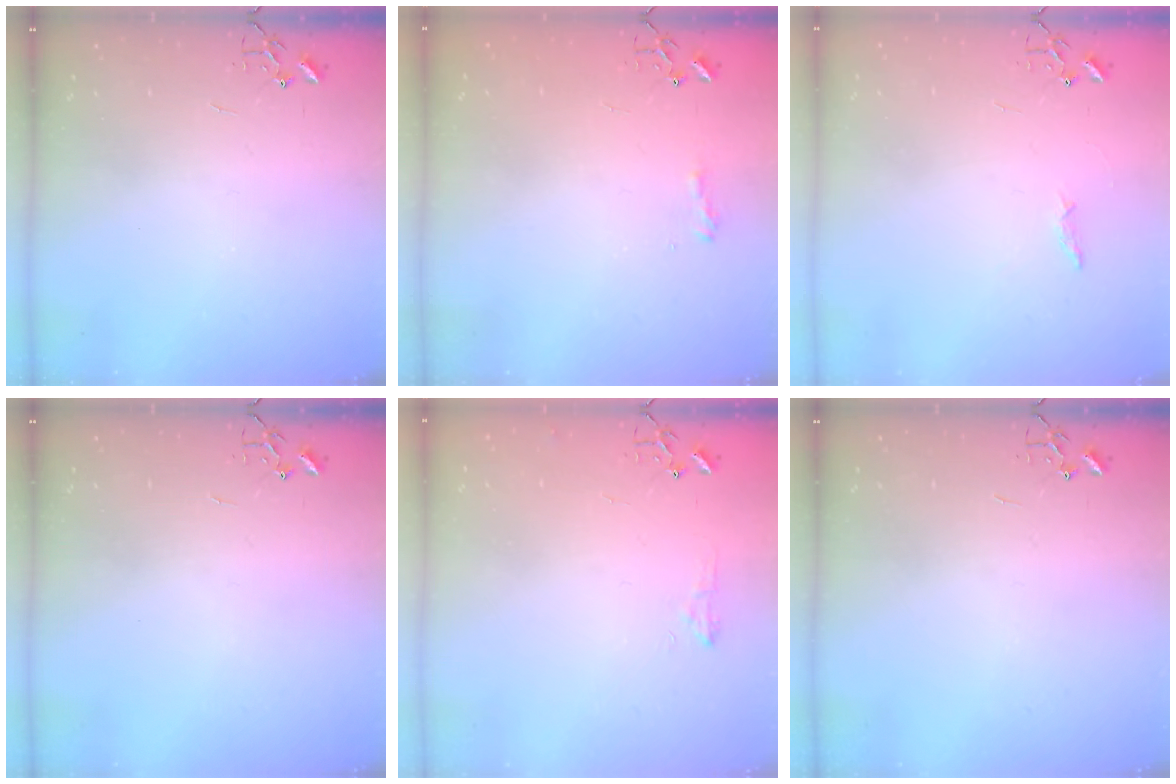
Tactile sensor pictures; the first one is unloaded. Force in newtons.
{"total": 6.8, "press": 6.8, "slide": 0.6}
{"total": 4.4, "press": 4.4, "slide": 0.6}
{"total": 0.0}
{"total": 6.6, "press": 6.6, "slide": 0.8}
{"total": 0.0}